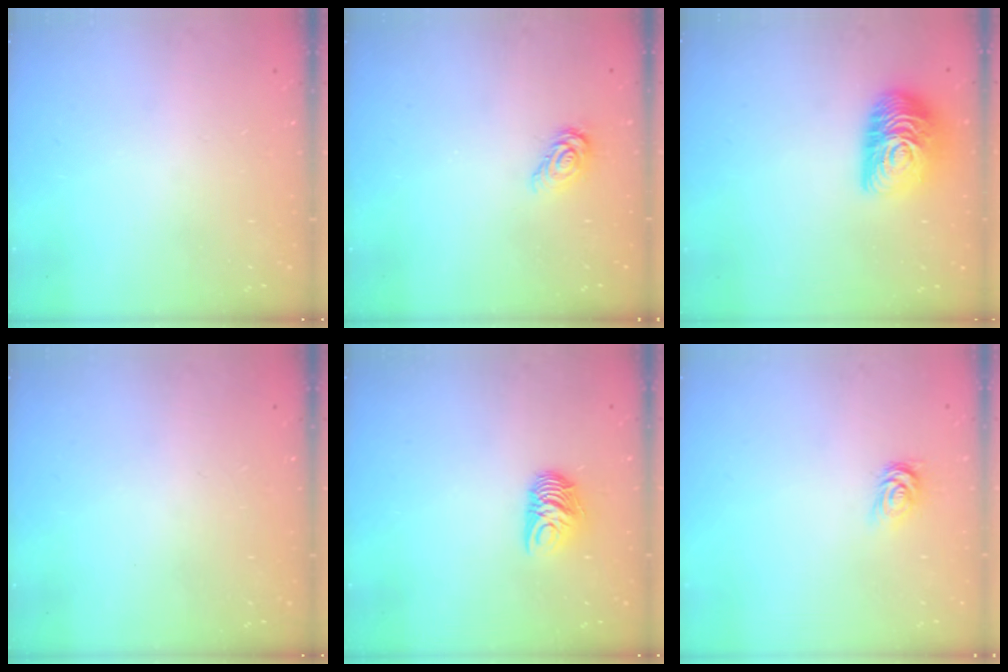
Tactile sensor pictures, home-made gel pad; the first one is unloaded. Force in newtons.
{"total": 5.9, "press": 5.8, "slide": 0.4}
{"total": 14.7, "press": 14.7, "slide": 0.8}
{"total": 0.0}
{"total": 7.5, "press": 7.5, "slide": 0.5}
{"total": 2.5, "press": 2.5, "slide": 0.4}